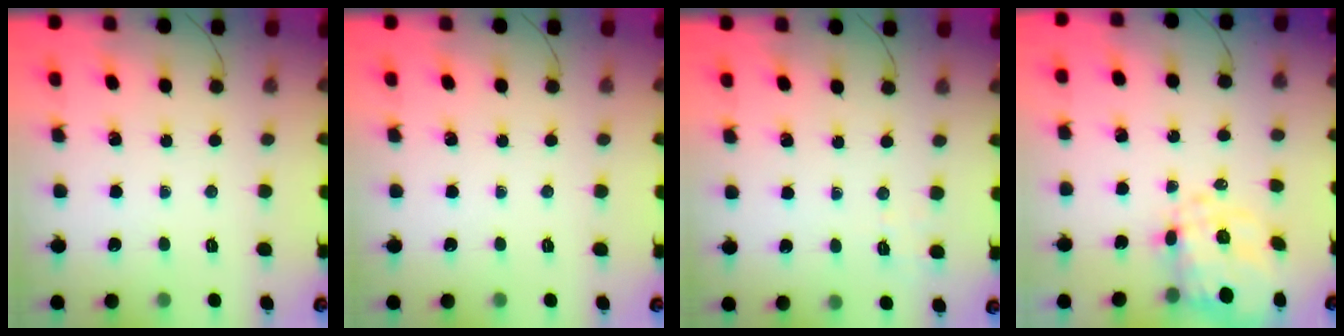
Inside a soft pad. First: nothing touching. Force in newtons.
{"total": 0.0}
{"total": 2.2, "press": 1.7, "slide": 1.5}
{"total": 5.2, "press": 4.6, "slide": 2.4}